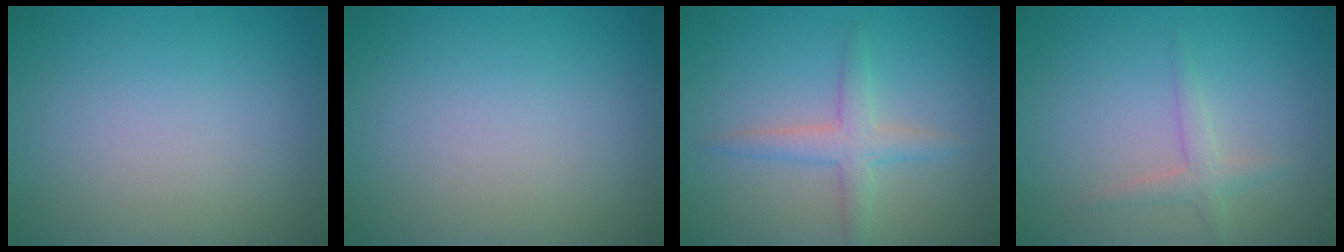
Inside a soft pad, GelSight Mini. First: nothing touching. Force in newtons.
{"total": 0.0}
{"total": 2.7, "press": 2.7, "slide": 0.1}
{"total": 1.6, "press": 1.6, "slide": 0.0}